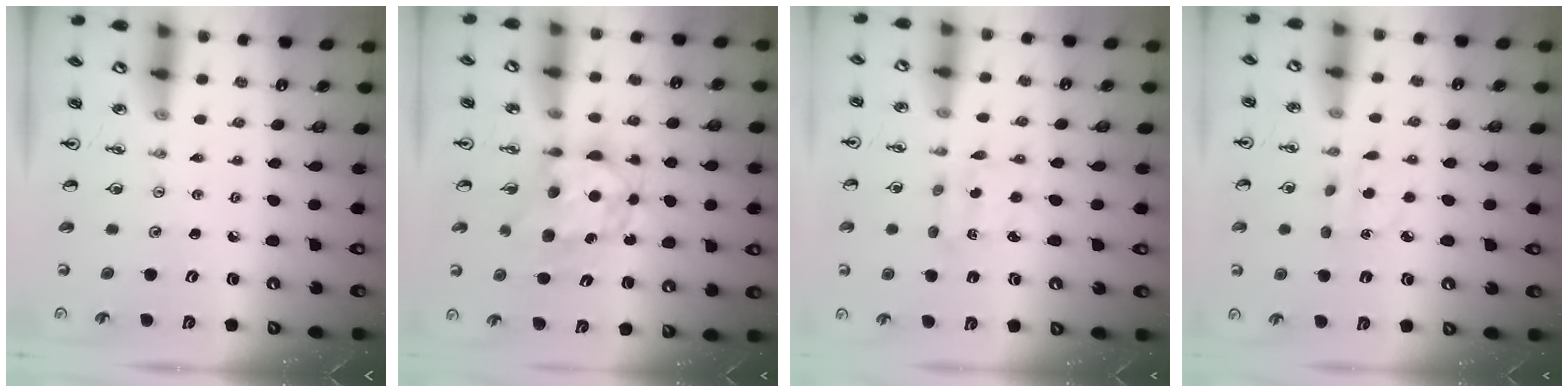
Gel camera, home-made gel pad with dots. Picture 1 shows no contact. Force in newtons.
{"total": 8.1, "press": 8.0, "slide": 0.6}
{"total": 2.2, "press": 2.0, "slide": 0.8}
{"total": 4.4, "press": 4.4, "slide": 0.5}